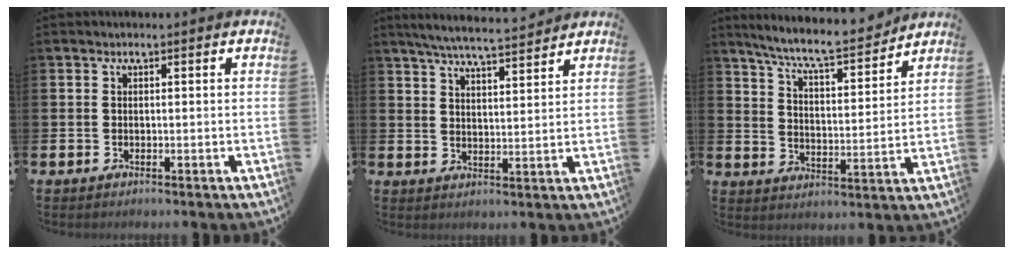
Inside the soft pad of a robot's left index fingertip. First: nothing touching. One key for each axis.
{"total": 5.7, "fx": 5.5, "fy": 0.0, "fz": 1.5, "tx": -0.042, "ty": -0.033, "tz": 0.098}
{"total": 8.1, "fx": 7.5, "fy": 0.9, "fz": 3.0, "tx": -0.083, "ty": -0.051, "tz": 0.128}